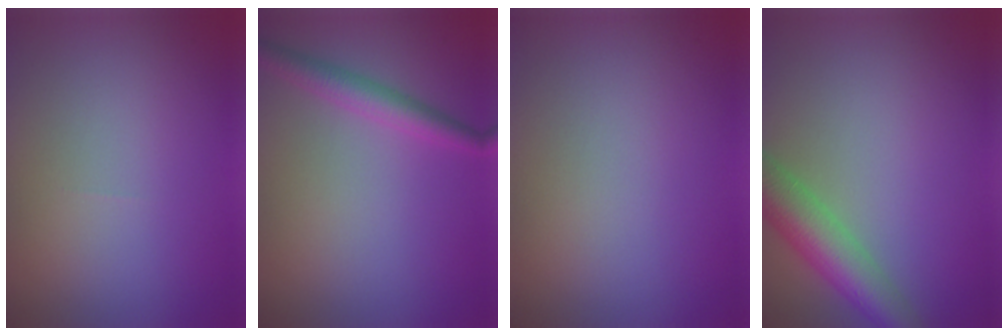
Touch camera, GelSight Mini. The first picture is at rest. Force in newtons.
{"total": 2.8, "press": 2.8, "slide": 0.1}
{"total": 0.0}
{"total": 5.8, "press": 5.8, "slide": 0.4}